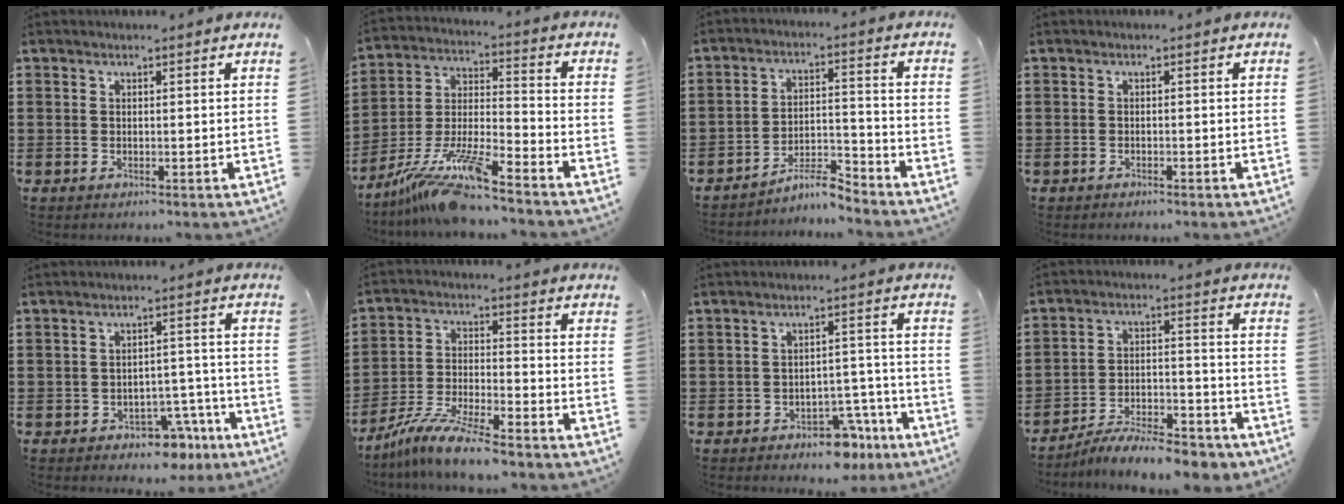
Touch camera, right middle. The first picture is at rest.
{"total": 12.4, "force": [-10.4, 0.4, 6.6], "torque": [-0.139, 0.004, -0.206]}
{"total": 5.7, "force": [-5.5, 0.4, 1.5], "torque": [-0.034, 0.003, -0.111]}
{"total": 0.6, "force": [-0.6, 0.2, 0.0], "torque": [-0.002, 0.001, -0.014]}
{"total": 4.6, "force": [-3.9, 1.9, 1.7], "torque": [-0.027, 0.017, -0.075]}
{"total": 9.0, "force": [-8.1, 0.2, 4.0], "torque": [-0.086, 0.002, -0.160]}
{"total": 5.4, "force": [-4.5, 2.1, 2.2], "torque": [-0.031, 0.019, -0.084]}
{"total": 8.1, "force": [-7.6, 1.1, 2.8], "torque": [-0.044, 0.016, -0.144]}